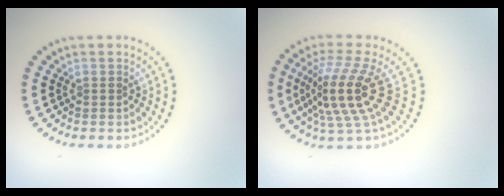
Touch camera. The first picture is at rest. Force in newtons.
{"total": 5.3, "press": 3.9, "slide": 3.6}